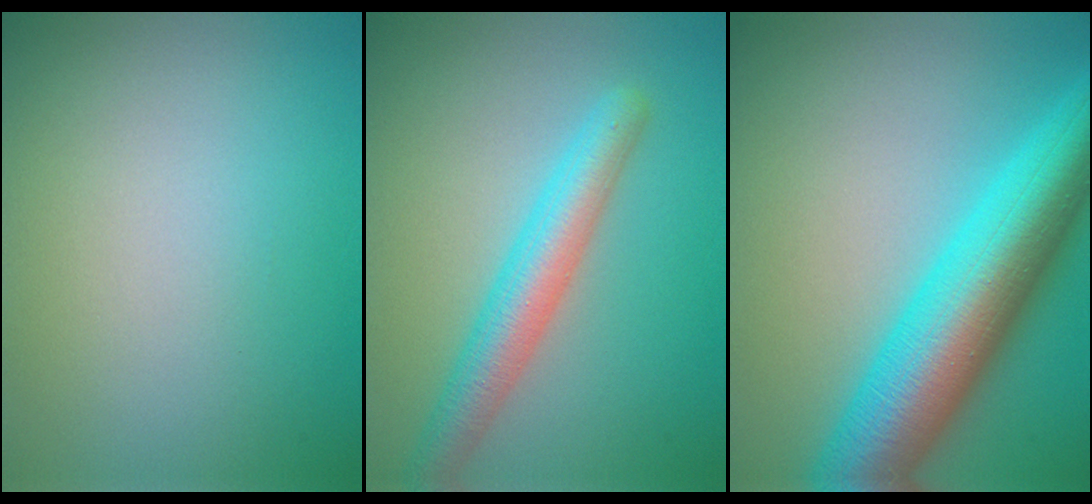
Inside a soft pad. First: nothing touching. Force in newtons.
{"total": 4.6, "press": 4.6, "slide": 0.2}
{"total": 11.7, "press": 11.7, "slide": 0.2}